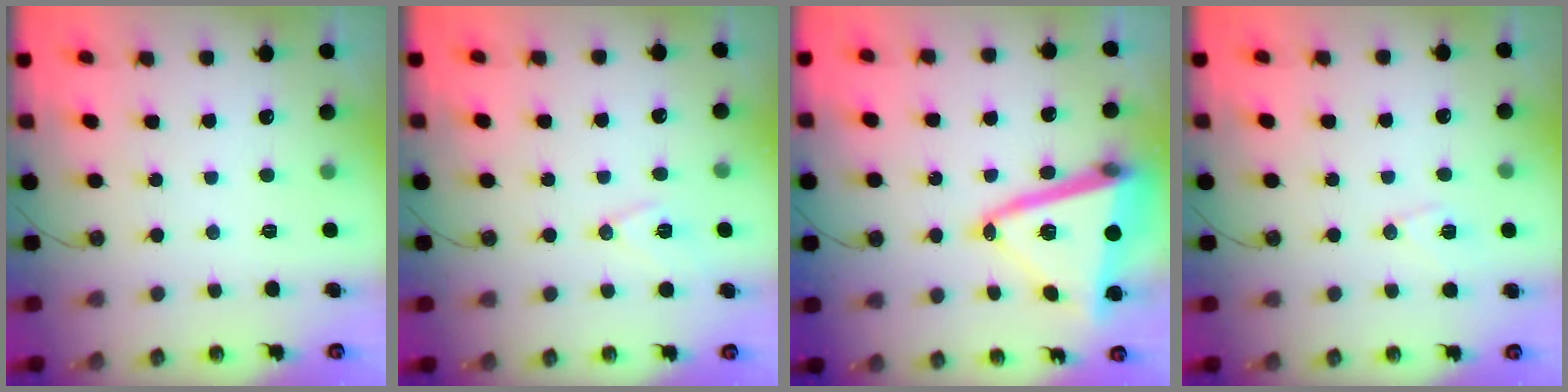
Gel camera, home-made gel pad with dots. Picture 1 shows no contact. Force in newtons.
{"total": 8.6, "press": 7.8, "slide": 3.6}
{"total": 17.8, "press": 17.6, "slide": 2.6}
{"total": 7.4, "press": 7.4, "slide": 0.7}